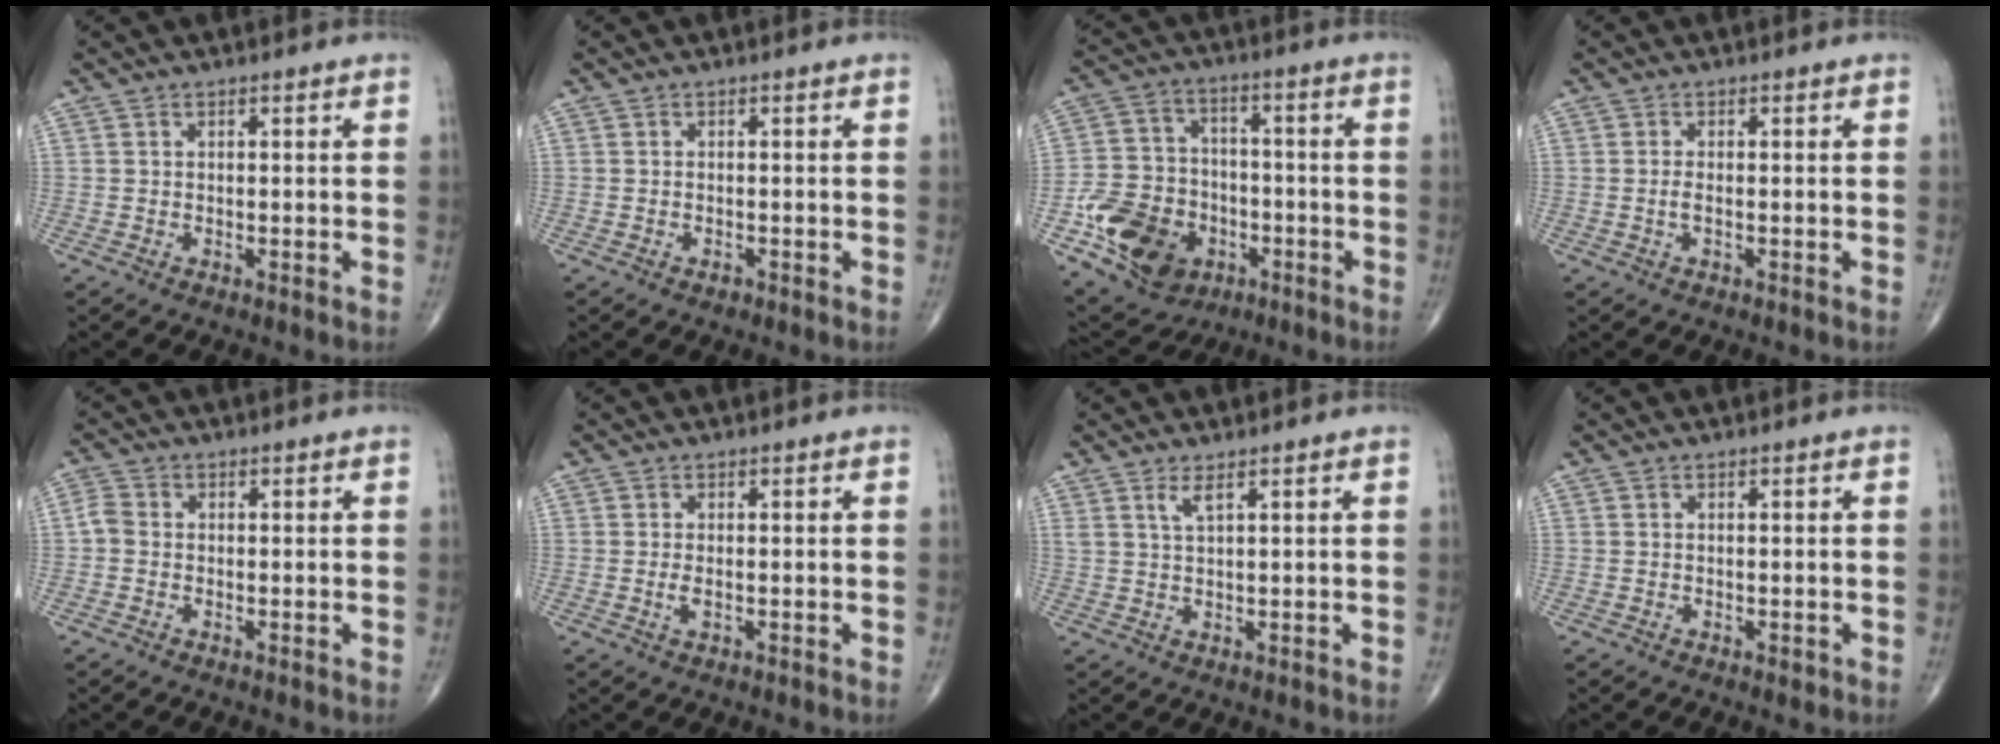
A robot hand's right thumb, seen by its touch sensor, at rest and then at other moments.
{"total": 0.6, "force": [-0.4, 0.4, 0.3], "torque": [-0.003, 0.001, -0.007]}
{"total": 16.7, "force": [-6.4, 12.7, 8.8], "torque": [-0.134, 0.029, -0.105]}
{"total": 1.4, "force": [-0.3, 0.5, 1.3], "torque": [-0.027, -0.003, -0.007]}
{"total": 2.4, "force": [-0.4, 1.9, 1.4], "torque": [-0.025, 0.004, -0.019]}
{"total": 1.5, "force": [-0.2, 0.6, 1.4], "torque": [-0.030, -0.006, -0.006]}
{"total": 2.2, "force": [1.3, 0.3, 1.7], "torque": [-0.038, -0.009, 0.031]}
{"total": 0.7, "force": [-0.3, 0.3, 0.5], "torque": [-0.005, -0.001, -0.004]}